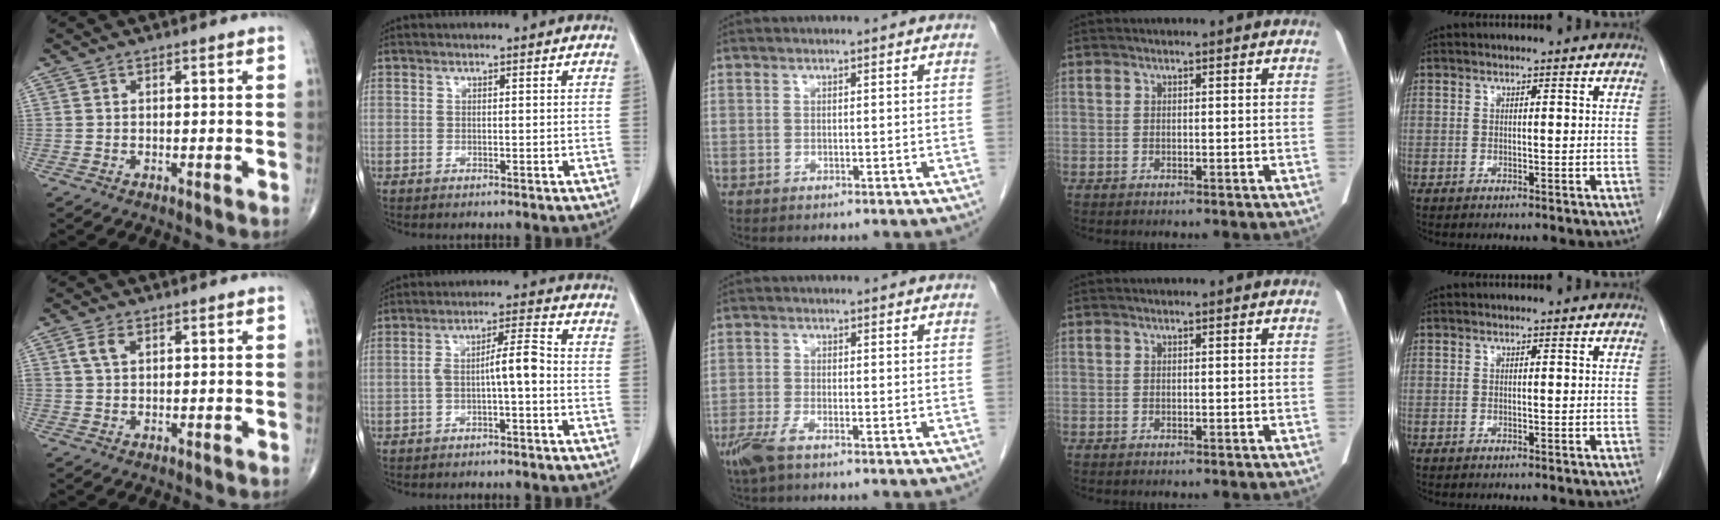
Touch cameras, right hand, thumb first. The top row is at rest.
{"thumb": {"total": 3.1, "force": [1.2, 1.8, 2.2], "torque": [-0.046, 0.006, 0.026]}, "index": {"total": 5.4, "force": [-1.2, 0.8, 5.2], "torque": [-0.090, 0.023, -0.019]}, "middle": {"total": 3.9, "force": [-2.6, 0.9, 2.8], "torque": [-0.066, -0.009, -0.052]}}